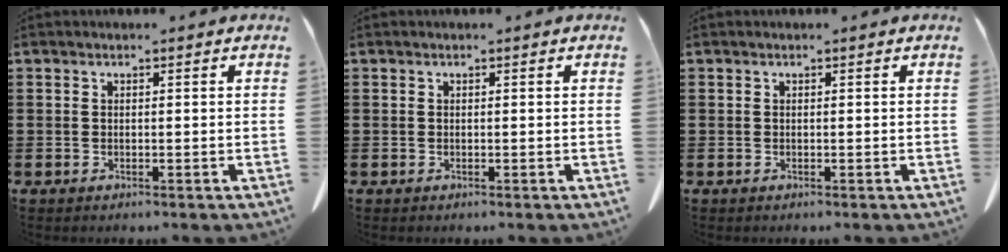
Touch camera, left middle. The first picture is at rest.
{"total": 0.0}
{"total": 0.0}